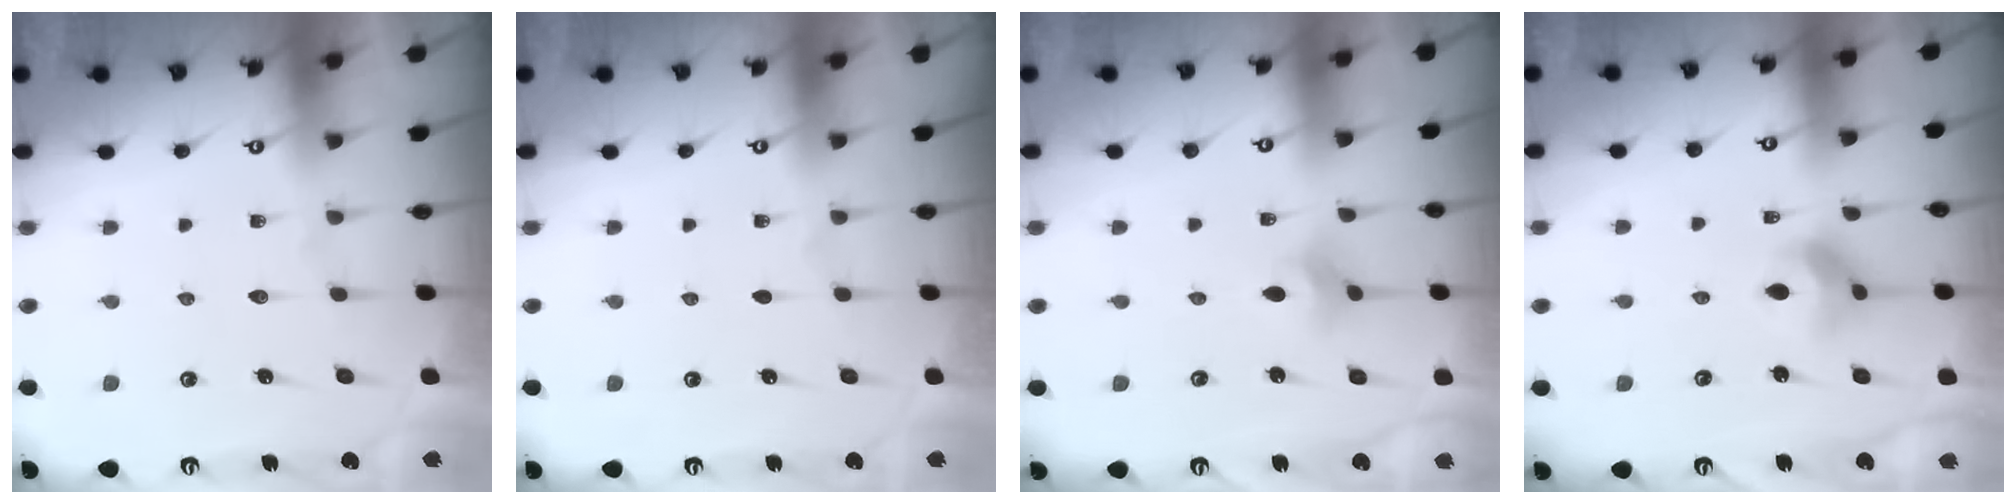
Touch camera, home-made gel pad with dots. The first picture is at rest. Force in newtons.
{"total": 0.0}
{"total": 2.2, "press": 2.1, "slide": 0.4}
{"total": 8.2, "press": 8.1, "slide": 0.8}